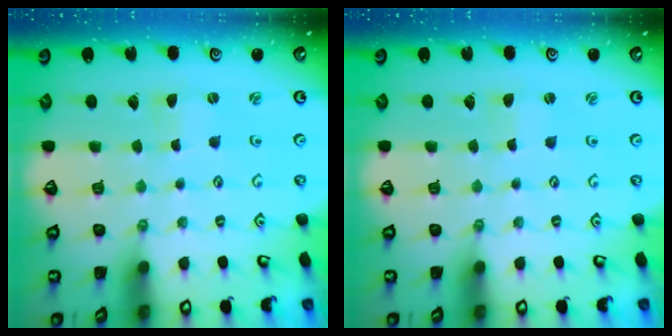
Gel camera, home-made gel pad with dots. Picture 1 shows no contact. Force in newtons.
{"total": 0.6, "press": 0.6, "slide": 0.0}